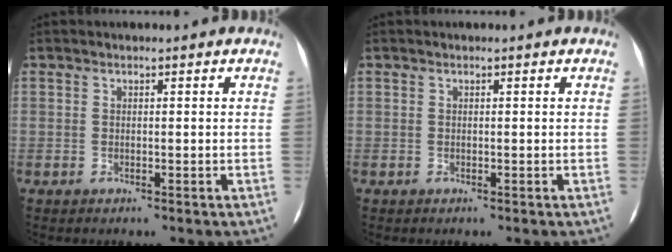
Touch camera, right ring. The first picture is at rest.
{"total": 0.0}